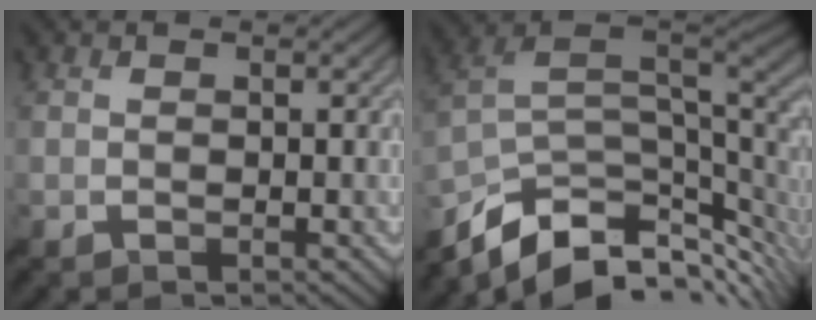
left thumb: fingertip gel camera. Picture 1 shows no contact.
{"total": 12.3, "force": [-5.5, 6.4, 8.9], "torque": [-0.210, -0.025, -0.087]}